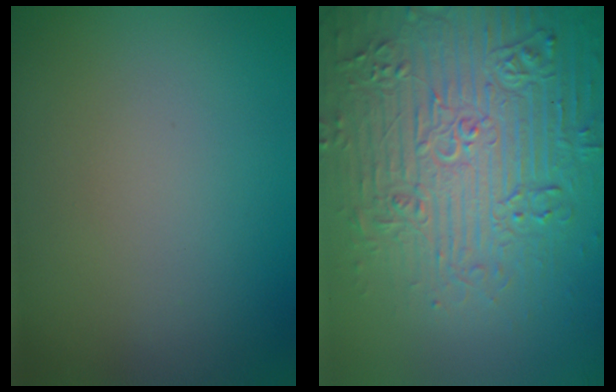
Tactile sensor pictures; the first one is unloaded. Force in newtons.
{"total": 7.8, "press": 7.6, "slide": 1.9}